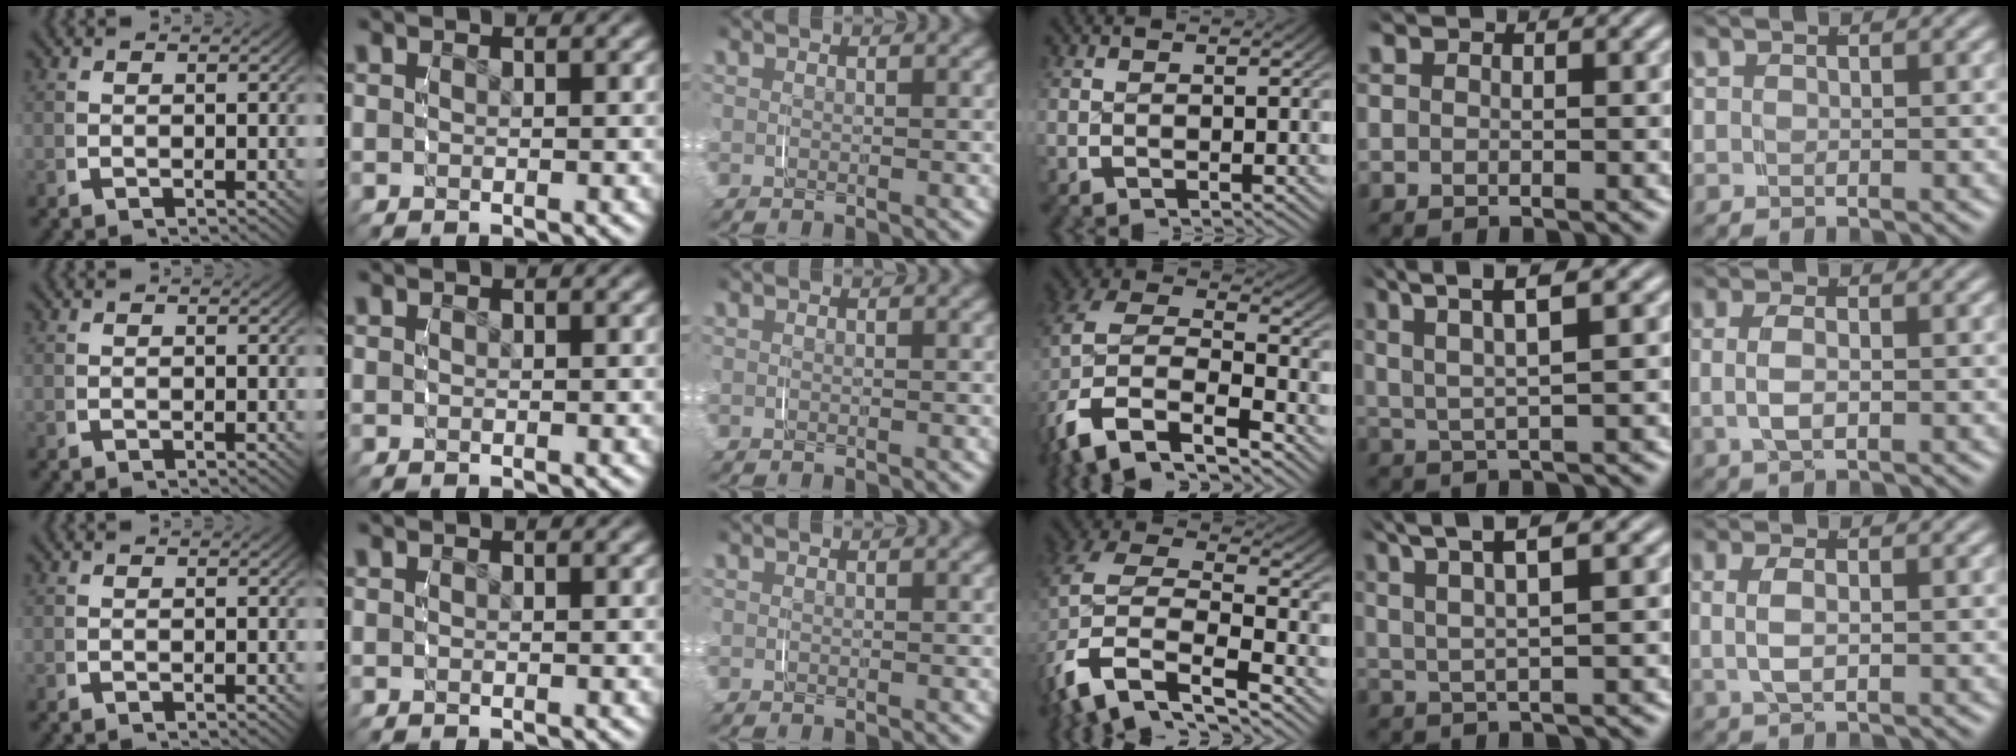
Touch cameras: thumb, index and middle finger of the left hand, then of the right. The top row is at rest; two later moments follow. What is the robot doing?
{"motion": "grasp_and_lifting", "object": "shirt"}